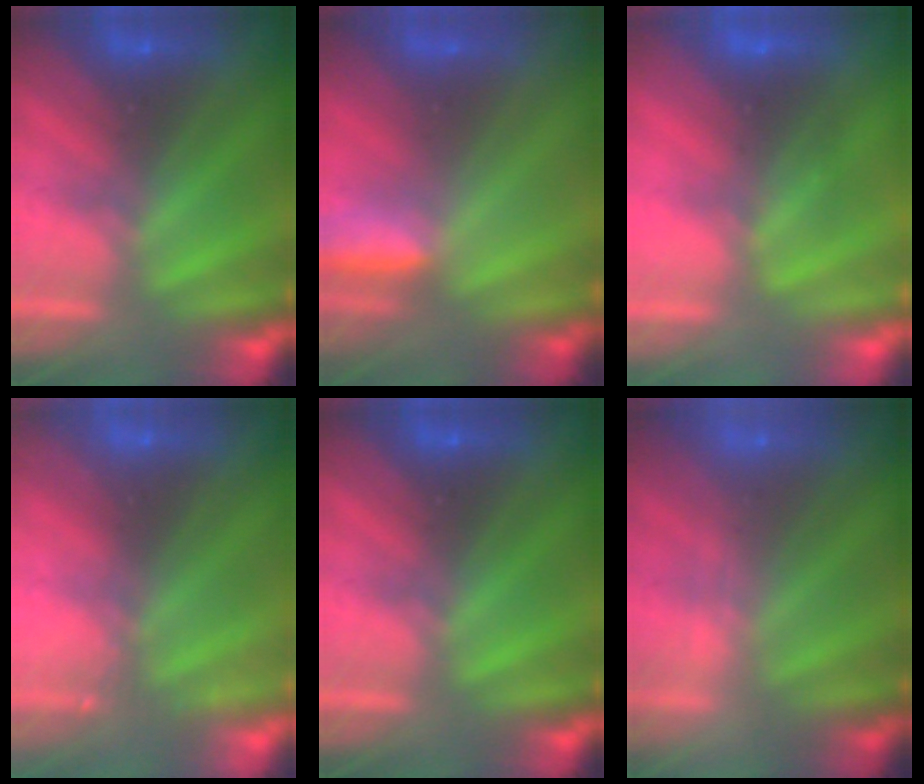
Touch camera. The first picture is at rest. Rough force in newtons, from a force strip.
{"total": 2.9}
{"total": 2.7}
{"total": 2.6}
{"total": 0.0}
{"total": 1.9}